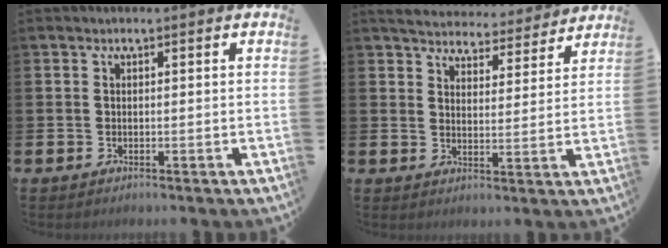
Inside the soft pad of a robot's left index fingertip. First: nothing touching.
{"total": 5.1, "force": [5.0, 1.0, 0.4], "torque": [-0.031, -0.039, 0.085]}